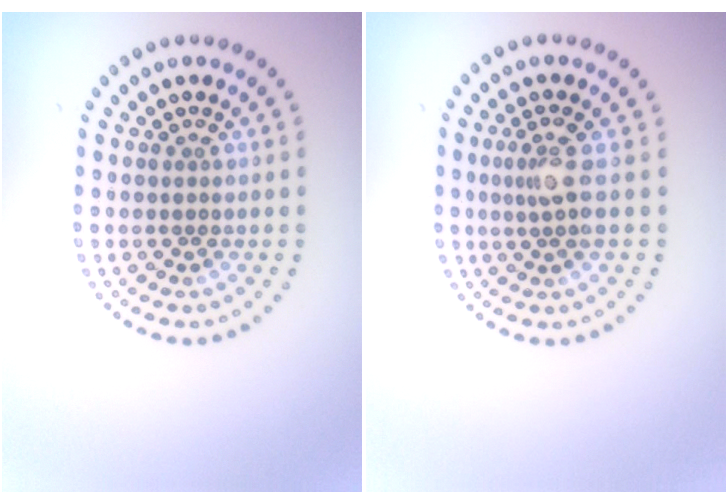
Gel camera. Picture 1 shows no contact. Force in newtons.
{"total": 2.1, "press": 1.5, "slide": 1.4}